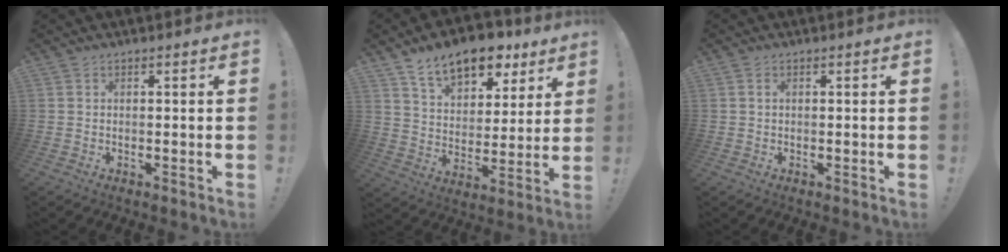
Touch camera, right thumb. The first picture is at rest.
{"total": 15.3, "force": [11.0, 7.8, 7.3], "torque": [-0.108, -0.074, 0.193]}
{"total": 0.7, "force": [0.1, 0.3, 0.7], "torque": [-0.014, 0.002, 0.002]}